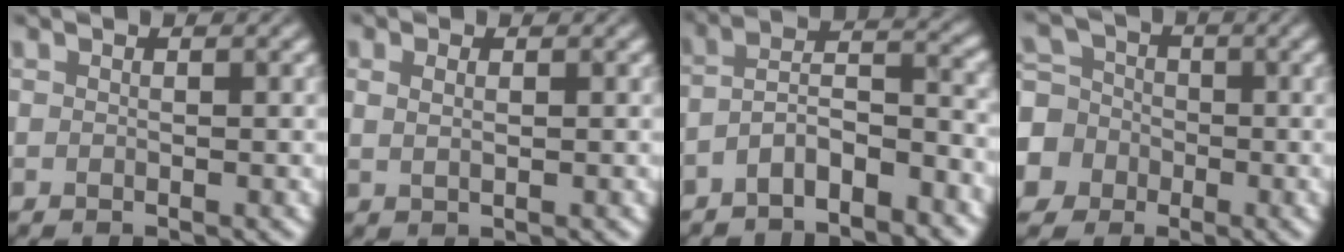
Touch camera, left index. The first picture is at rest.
{"total": 1.5, "force": [0.7, 0.8, 1.0], "torque": [-0.017, -0.003, 0.008]}
{"total": 5.1, "force": [-2.8, 1.8, 3.8], "torque": [-0.069, 0.010, -0.057]}
{"total": 7.1, "force": [-1.4, 6.7, 1.8], "torque": [-0.057, 0.015, -0.058]}